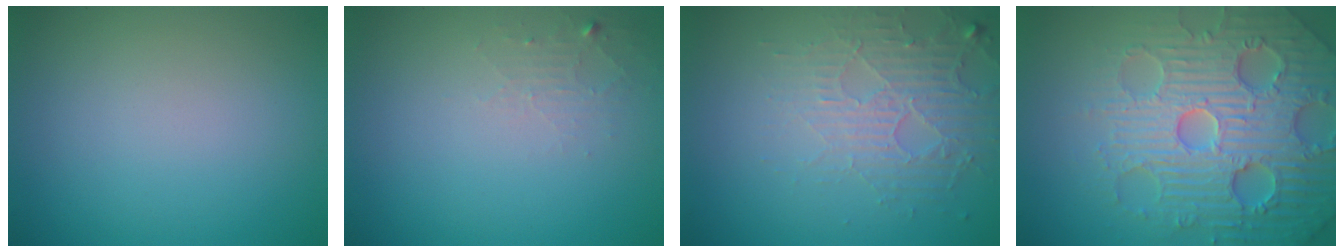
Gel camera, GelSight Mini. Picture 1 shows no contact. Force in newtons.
{"total": 1.3, "press": 1.3, "slide": 0.2}
{"total": 4.0, "press": 2.9, "slide": 2.8}
{"total": 7.9, "press": 7.7, "slide": 1.6}